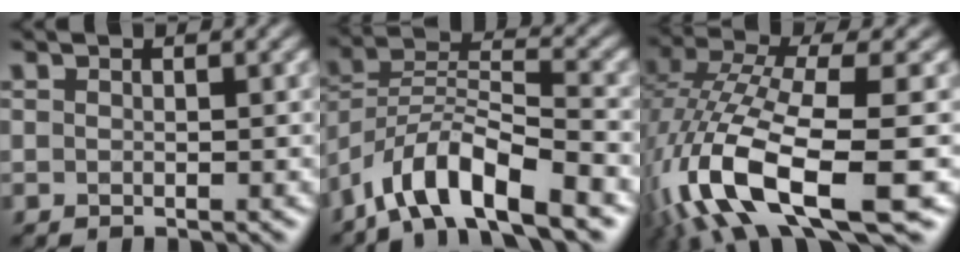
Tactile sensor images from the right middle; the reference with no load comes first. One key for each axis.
{"total": 9.2, "fx": -6.3, "fy": 2.9, "fz": 6.0, "tx": -0.102, "ty": 0.011, "tz": -0.124}
{"total": 12.6, "fx": -5.1, "fy": 4.6, "fz": 10.6, "tx": -0.225, "ty": -0.010, "tz": -0.092}